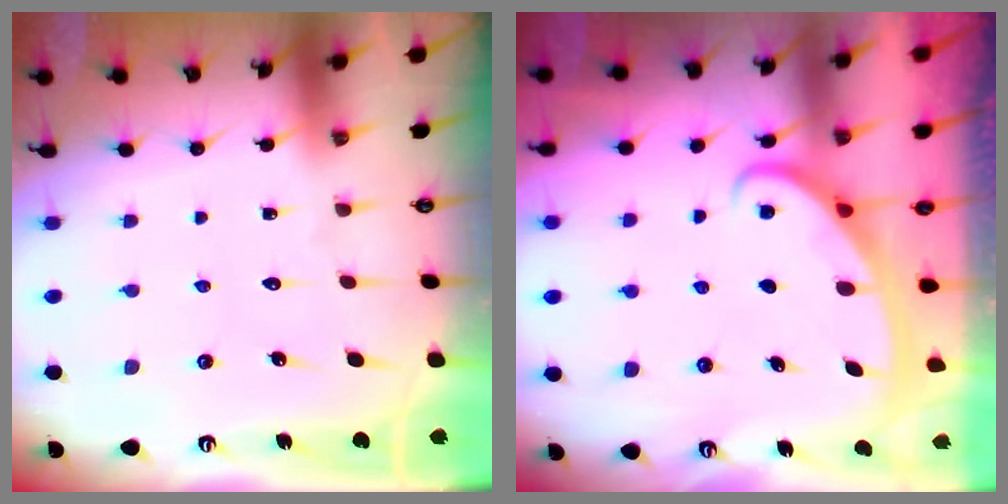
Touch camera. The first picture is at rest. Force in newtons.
{"total": 2.9, "press": 2.9, "slide": 0.3}